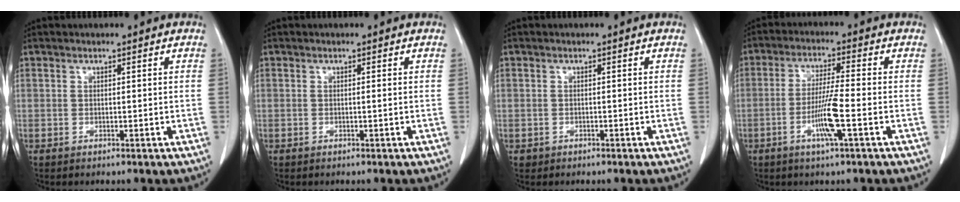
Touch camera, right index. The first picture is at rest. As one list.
[{"total": 0.0}, {"total": 0.8, "force": [-0.4, 0.7, -0.1], "torque": [-0.008, 0.004, -0.007]}, {"total": 6.9, "force": [-2.3, -0.3, 6.5], "torque": [-0.123, -0.006, -0.044]}]